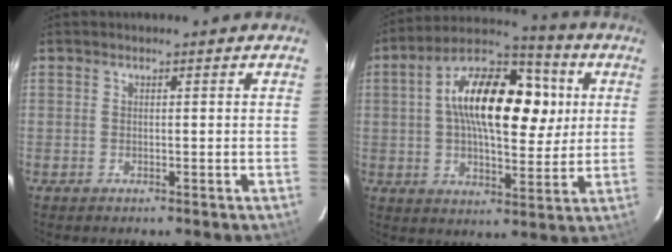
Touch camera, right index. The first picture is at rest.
{"total": 19.3, "force": [3.9, 9.6, 16.2], "torque": [-0.283, 0.035, 0.053]}